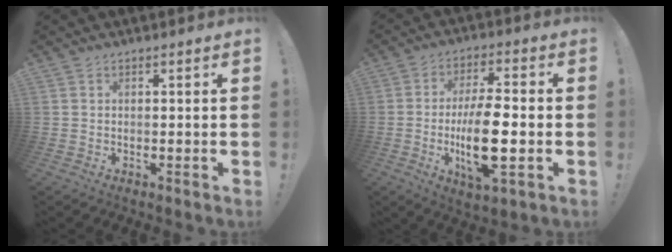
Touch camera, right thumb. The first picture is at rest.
{"total": 14.3, "force": [-2.7, 4.6, 13.2], "torque": [-0.246, -0.002, -0.048]}